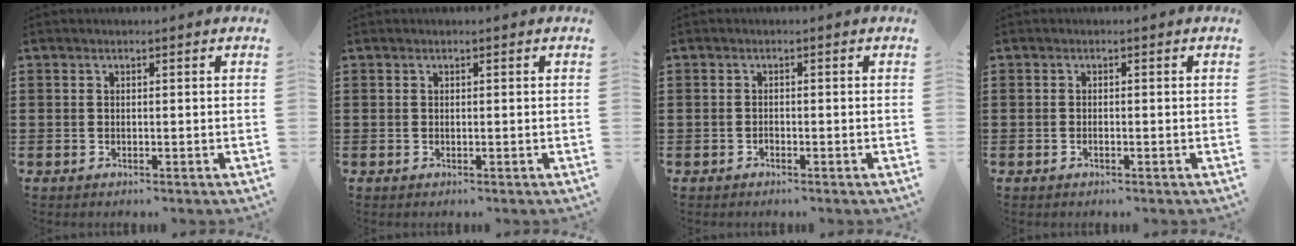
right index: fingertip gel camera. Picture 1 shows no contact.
{"total": 0.0}
{"total": 0.7, "force": [-0.6, 0.2, 0.2], "torque": [-0.005, 0.000, -0.012]}
{"total": 0.5, "force": [-0.4, 0.1, 0.3], "torque": [-0.007, -0.002, -0.007]}